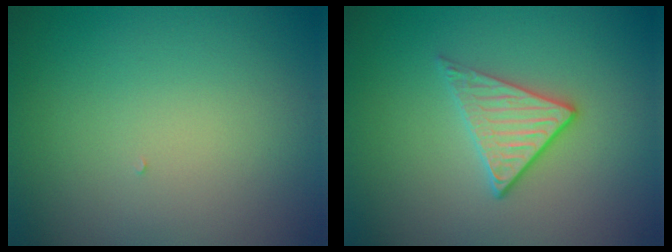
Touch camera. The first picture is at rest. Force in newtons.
{"total": 2.8, "press": 2.5, "slide": 1.2}